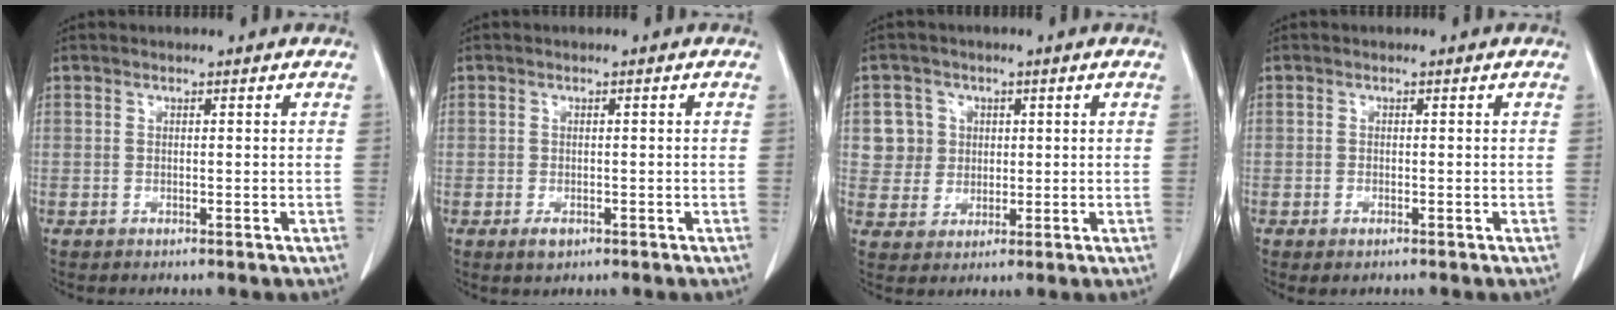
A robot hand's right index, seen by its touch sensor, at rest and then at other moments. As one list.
[{"total": 1.7, "force": [-1.0, 0.8, 1.0], "torque": [-0.018, -0.001, -0.008]}, {"total": 5.4, "force": [1.5, 5.2, 0.3], "torque": [0.006, 0.013, 0.035]}, {"total": 0.9, "force": [-0.6, 0.2, 0.7], "torque": [-0.015, -0.002, -0.004]}]